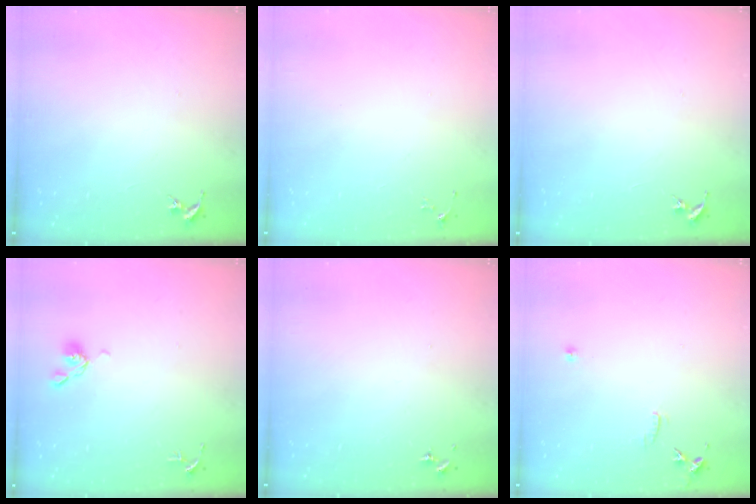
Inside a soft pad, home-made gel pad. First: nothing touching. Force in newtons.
{"total": 3.5, "press": 3.5, "slide": 0.5}
{"total": 0.0}
{"total": 4.4, "press": 4.3, "slide": 0.9}
{"total": 0.0}
{"total": 7.5, "press": 7.5, "slide": 0.6}